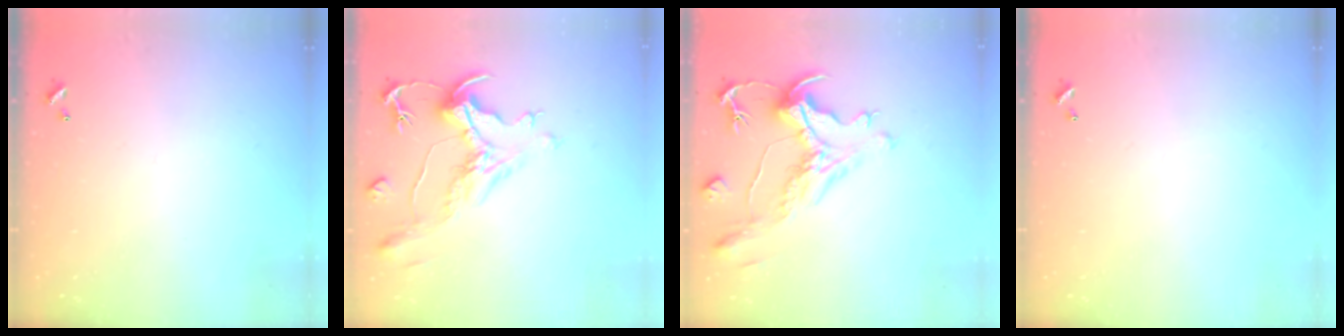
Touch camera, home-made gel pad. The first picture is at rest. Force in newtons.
{"total": 1.6, "press": 0.0, "slide": 1.6}
{"total": 1.9, "press": 0.8, "slide": 1.8}
{"total": 0.0}